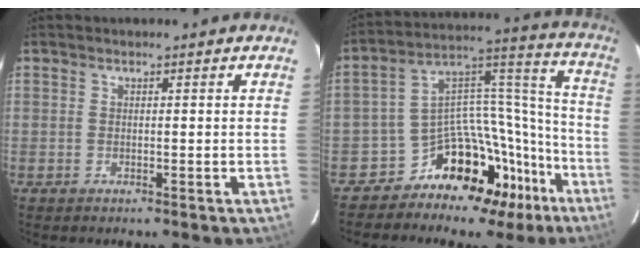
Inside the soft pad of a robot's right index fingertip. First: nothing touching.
{"total": 17.9, "force": [-13.8, 10.3, 4.7], "torque": [-0.055, 0.101, -0.201]}